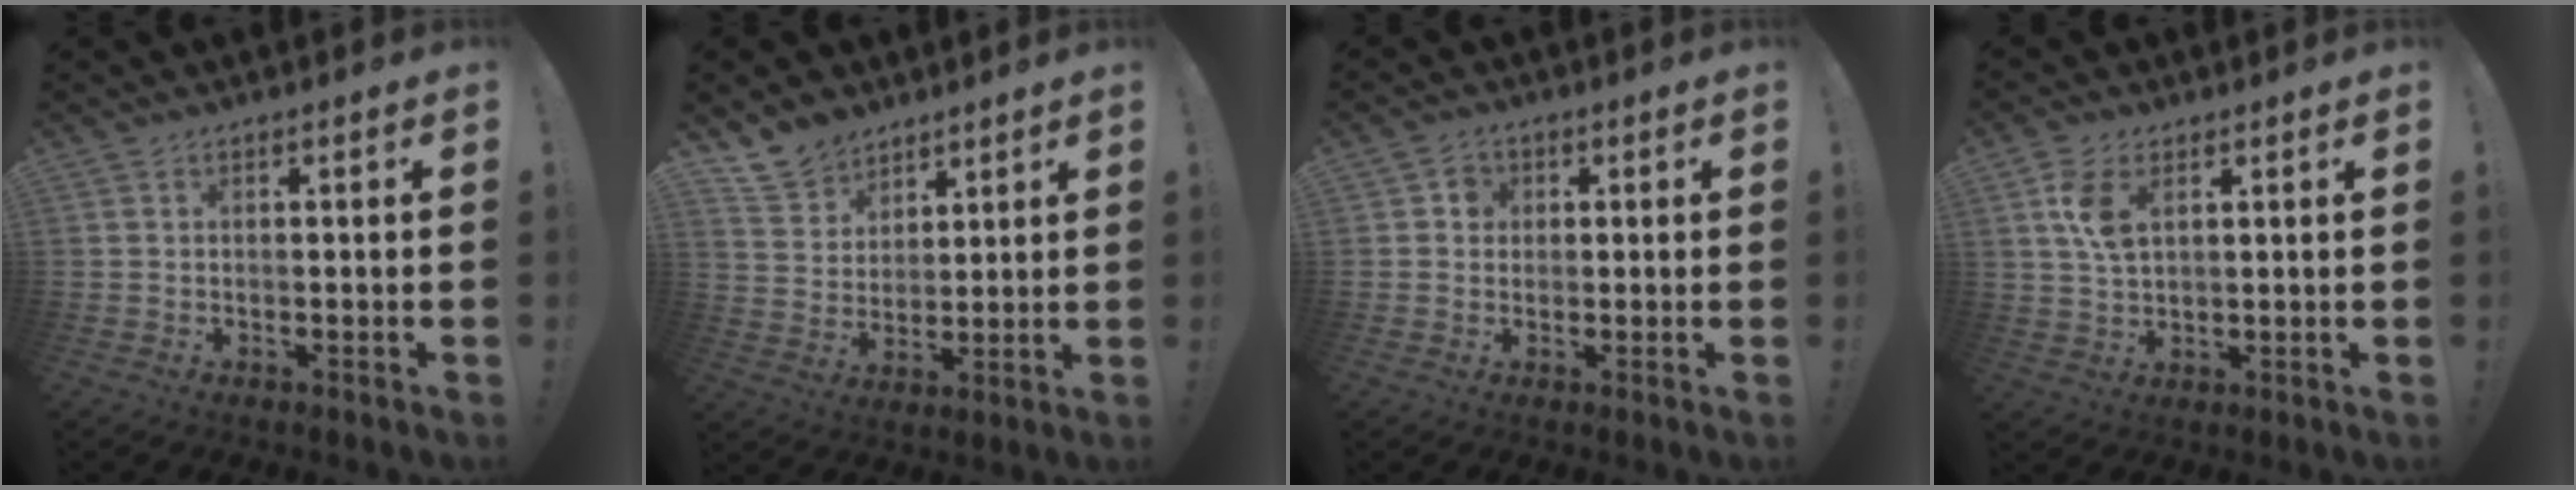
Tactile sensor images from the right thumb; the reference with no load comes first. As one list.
[{"total": 10.0, "force": [8.0, 5.9, 1.5], "torque": [-0.030, -0.057, 0.160]}, {"total": 3.6, "force": [0.6, 3.4, 1.0], "torque": [-0.010, 0.002, 0.008]}, {"total": 7.4, "force": [2.9, 4.2, 5.4], "torque": [-0.097, -0.011, 0.049]}]